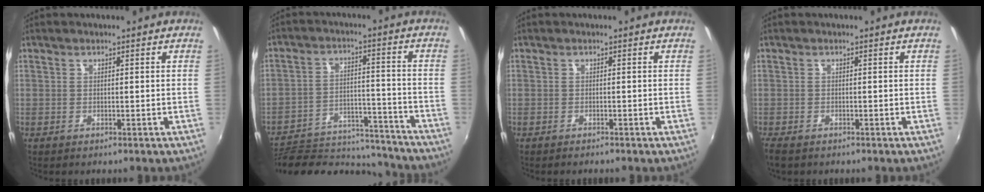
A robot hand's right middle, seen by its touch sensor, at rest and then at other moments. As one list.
[{"total": 22.6, "force": [-20.3, 7.0, 6.9], "torque": [-0.144, 0.019, -0.278]}, {"total": 0.8, "force": [-0.7, 0.1, 0.1], "torque": [-0.004, -0.004, -0.014]}, {"total": 3.2, "force": [-2.5, 1.4, 1.5], "torque": [-0.036, -0.014, -0.045]}]